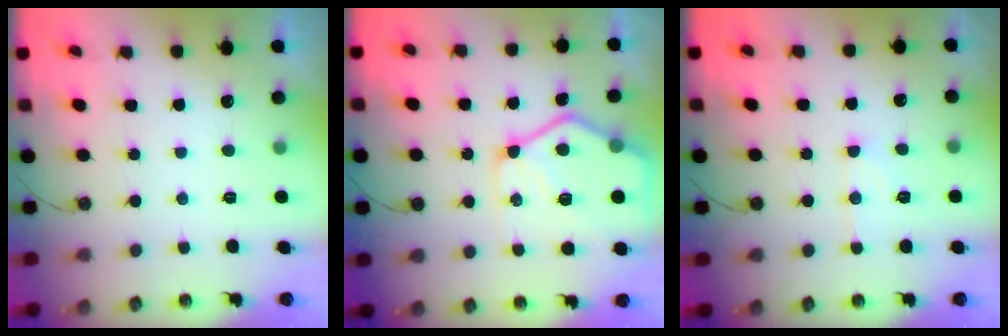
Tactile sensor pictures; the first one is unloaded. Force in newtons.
{"total": 16.5, "press": 16.4, "slide": 1.8}
{"total": 8.0, "press": 8.0, "slide": 0.7}